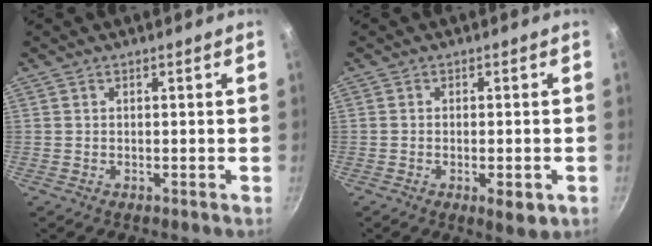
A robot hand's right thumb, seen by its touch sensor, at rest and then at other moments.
{"total": 4.6, "force": [-1.7, 1.5, 4.0], "torque": [-0.062, -0.001, -0.023]}